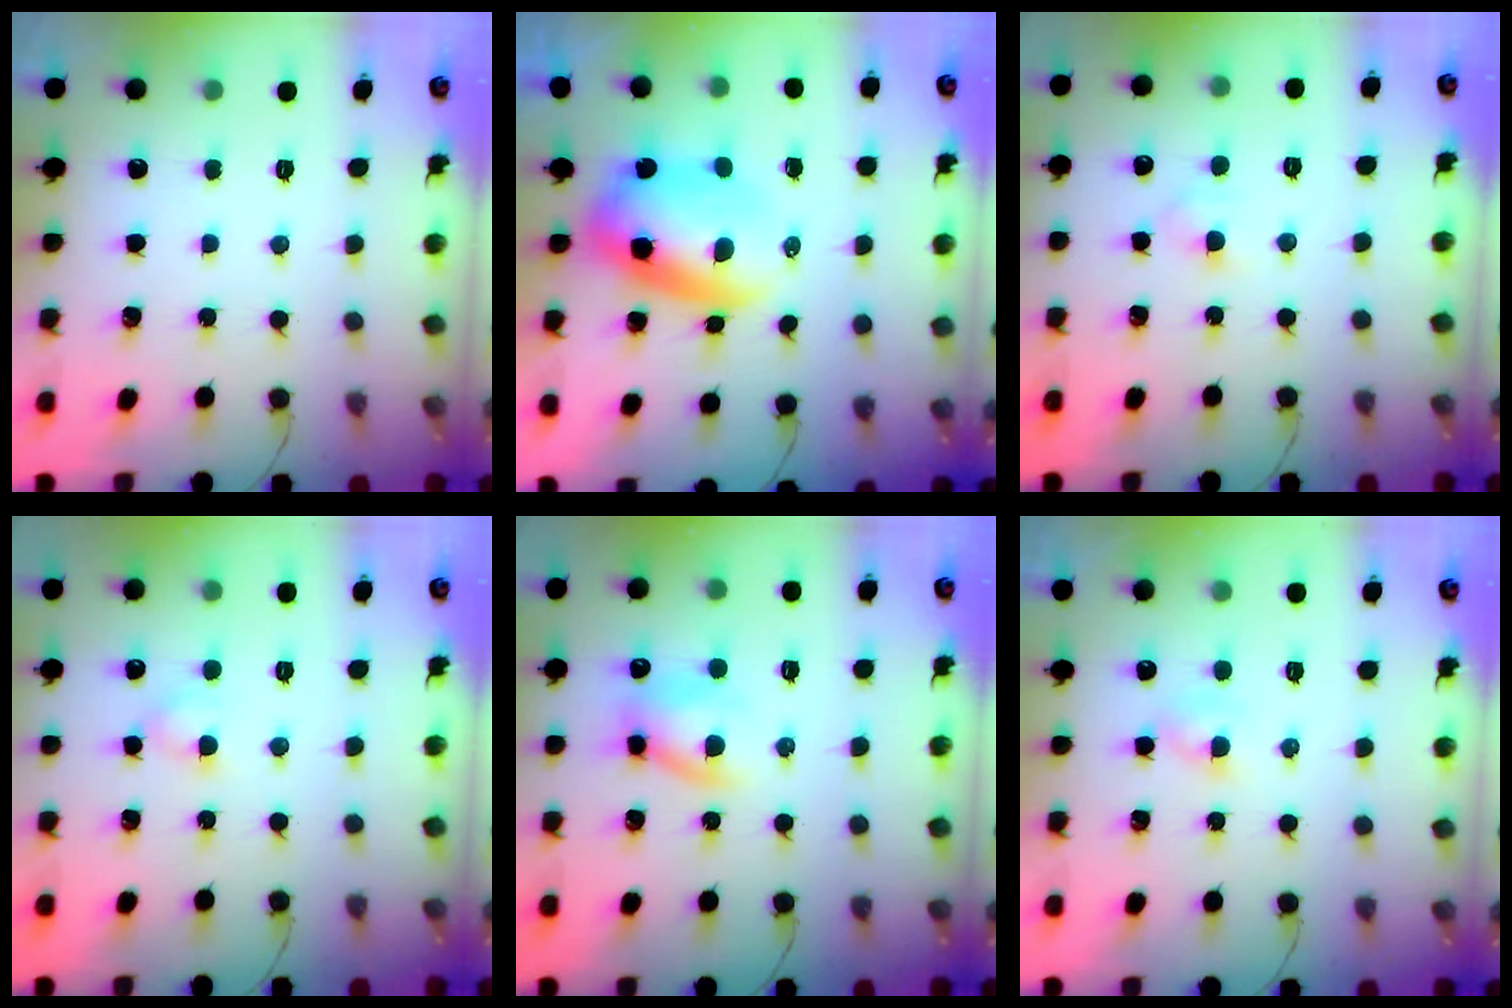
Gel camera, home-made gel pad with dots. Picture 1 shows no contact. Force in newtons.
{"total": 7.7, "press": 7.5, "slide": 1.8}
{"total": 3.0, "press": 2.8, "slide": 1.3}
{"total": 3.7, "press": 3.4, "slide": 1.4}
{"total": 8.9, "press": 8.7, "slide": 2.1}
{"total": 1.6, "press": 1.4, "slide": 0.7}